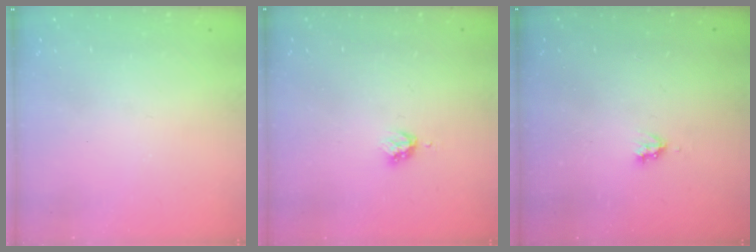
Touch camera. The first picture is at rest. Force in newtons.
{"total": 2.9, "press": 2.8, "slide": 0.4}
{"total": 2.6, "press": 2.6, "slide": 0.4}